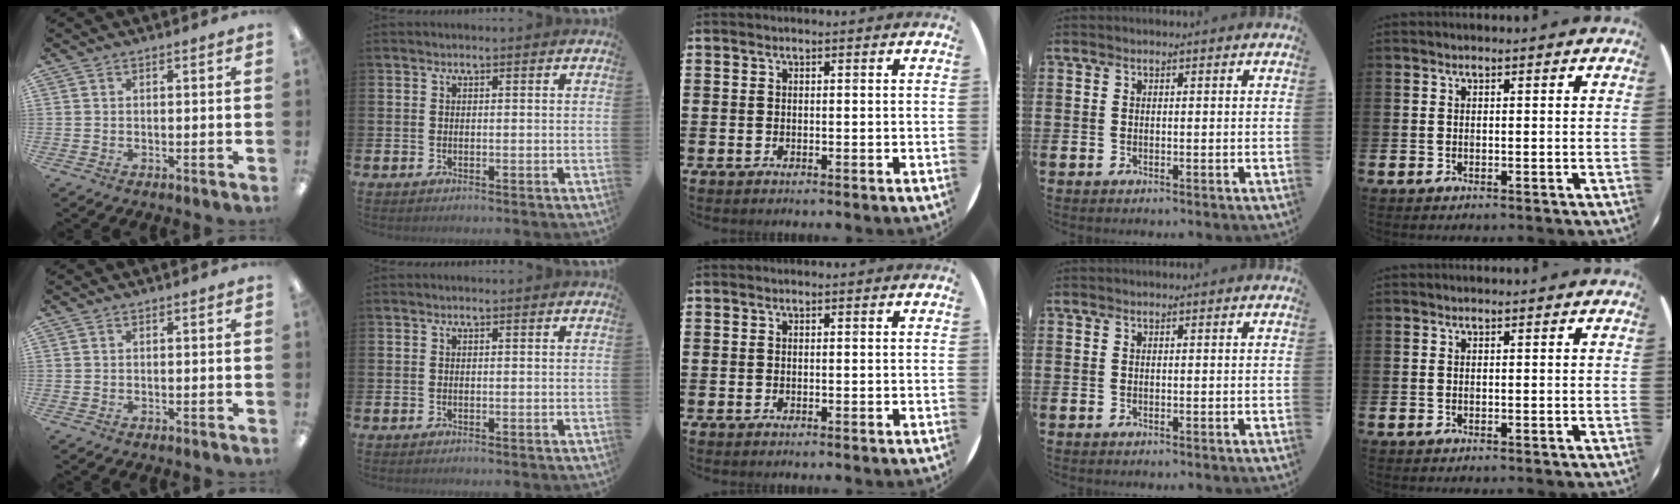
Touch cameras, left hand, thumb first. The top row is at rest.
{}